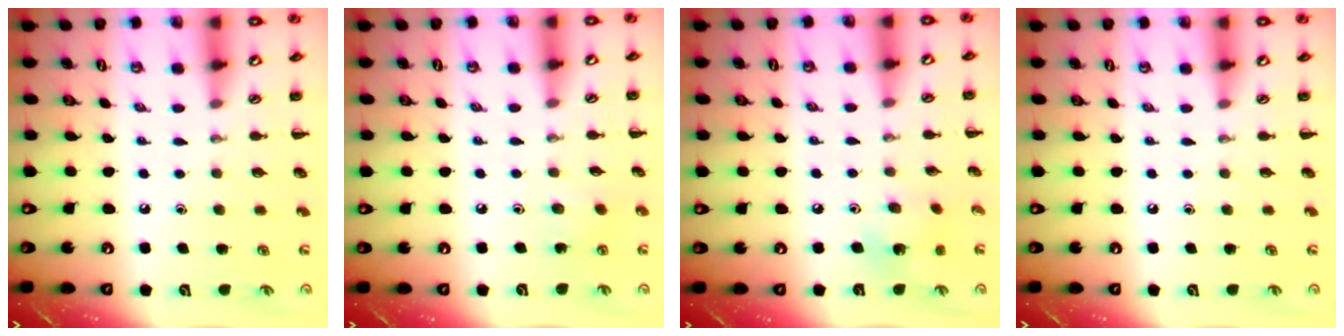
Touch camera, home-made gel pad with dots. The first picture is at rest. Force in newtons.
{"total": 2.9, "press": 2.8, "slide": 0.9}
{"total": 4.0, "press": 3.9, "slide": 0.8}
{"total": 0.0}